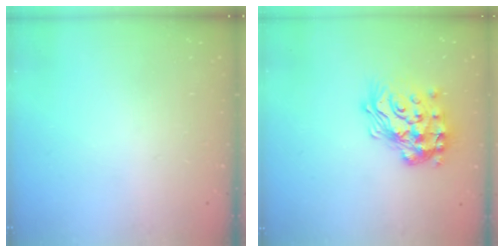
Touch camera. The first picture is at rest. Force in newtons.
{"total": 20.7, "press": 20.7, "slide": 1.2}